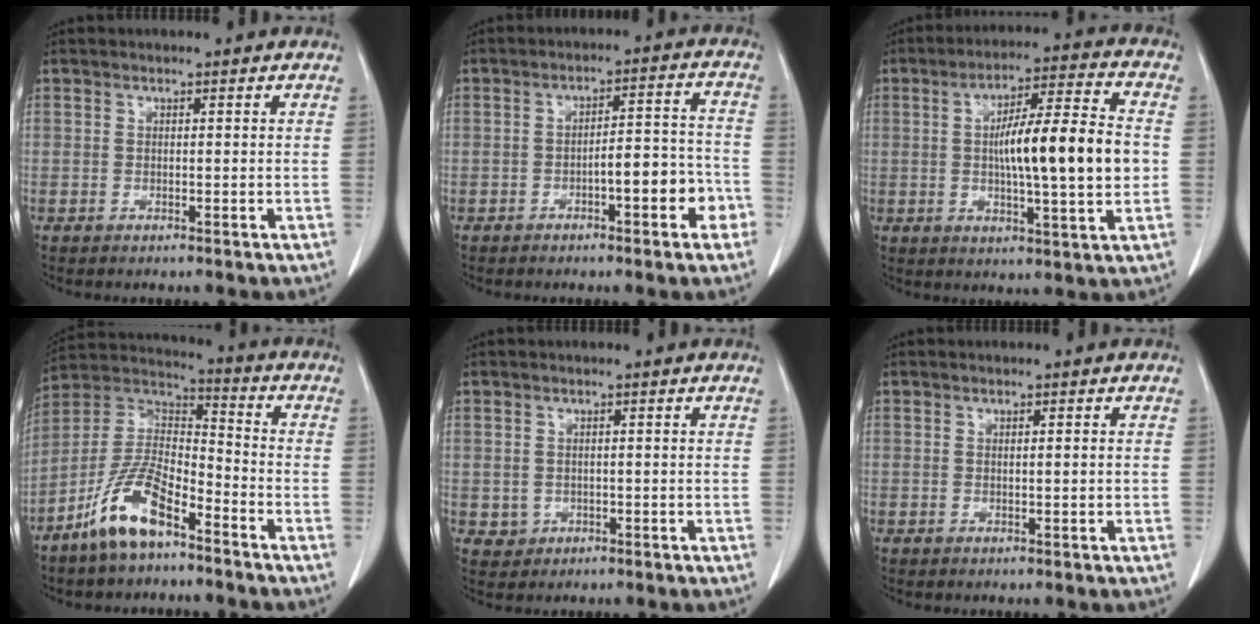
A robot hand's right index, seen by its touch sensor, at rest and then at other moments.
{"total": 7.5, "force": [-3.2, 1.9, 6.4], "torque": [-0.083, 0.031, -0.041]}
{"total": 14.6, "force": [-0.1, 1.3, 14.5], "torque": [-0.234, 0.011, -0.005]}
{"total": 11.9, "force": [-7.7, 3.7, 8.3], "torque": [-0.177, 0.005, -0.147]}
{"total": 2.2, "force": [-0.3, 2.2, 0.2], "torque": [0.001, 0.005, 0.006]}
{"total": 0.8, "force": [0.0, 0.0, 0.8], "torque": [-0.018, 0.000, 0.003]}